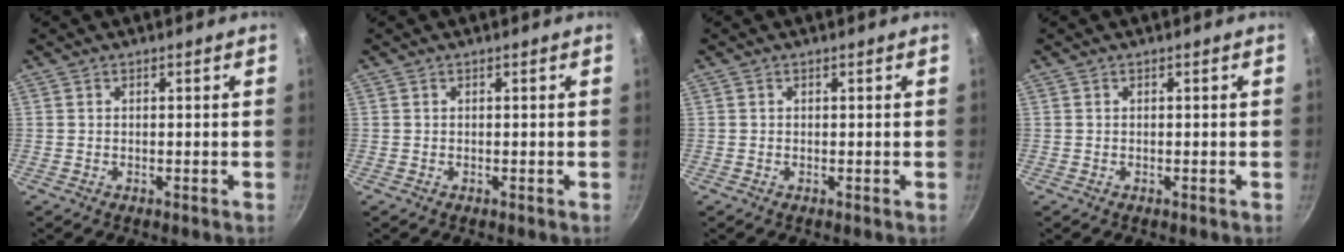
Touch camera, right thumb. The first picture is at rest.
{"total": 0.0}
{"total": 0.0}
{"total": 0.0}